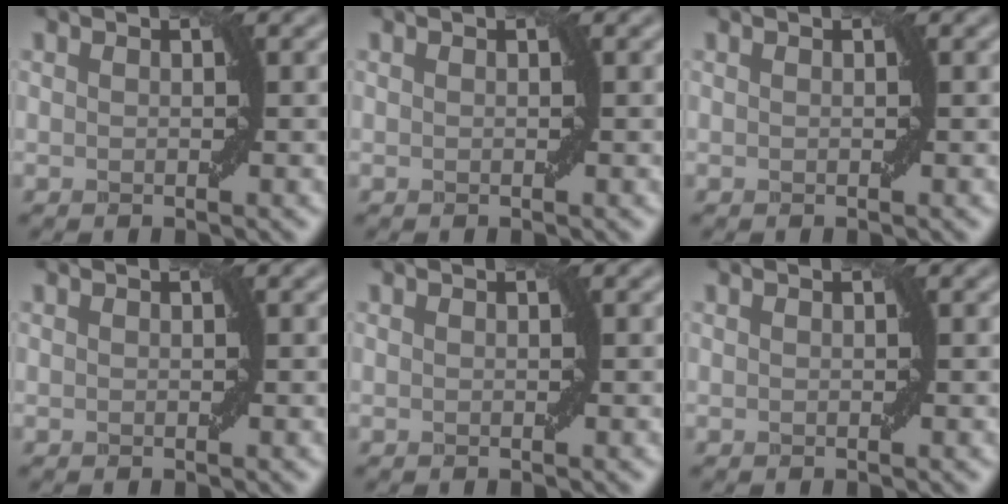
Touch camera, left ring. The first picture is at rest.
{"total": 0.0}
{"total": 0.0}
{"total": 0.0}
{"total": 0.0}
{"total": 0.0}